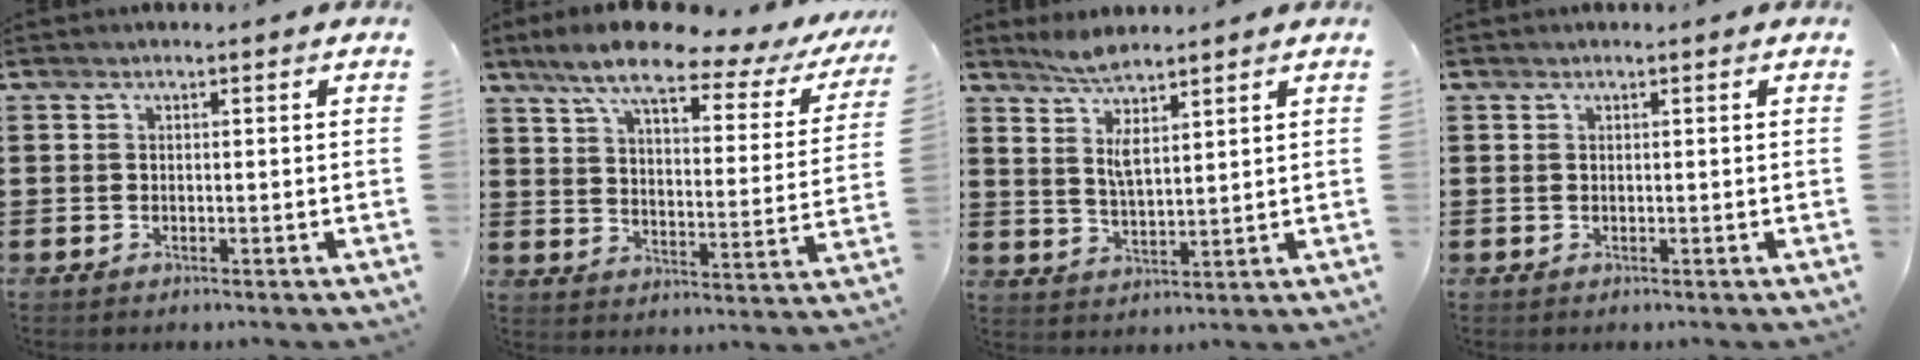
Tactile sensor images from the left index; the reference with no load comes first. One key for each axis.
{"total": 10.2, "fx": 7.8, "fy": 1.5, "fz": 6.5, "tx": -0.139, "ty": -0.037, "tz": 0.124}
{"total": 5.3, "fx": 3.7, "fy": 1.3, "fz": 3.6, "tx": -0.080, "ty": -0.001, "tz": 0.065}
{"total": 0.0}